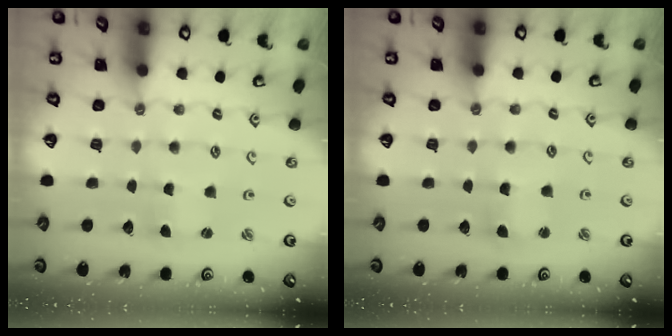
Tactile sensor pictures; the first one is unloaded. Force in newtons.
{"total": 2.9, "press": 2.9, "slide": 0.3}